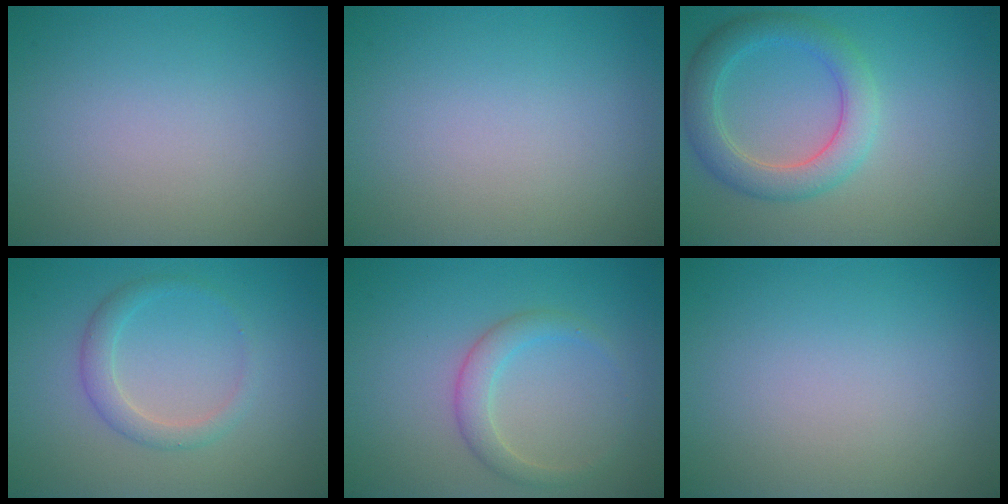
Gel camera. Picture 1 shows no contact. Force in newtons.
{"total": 0.0}
{"total": 4.2, "press": 4.2, "slide": 0.3}
{"total": 1.5, "press": 1.5, "slide": 0.0}
{"total": 2.3, "press": 2.3, "slide": 0.1}
{"total": 0.0}